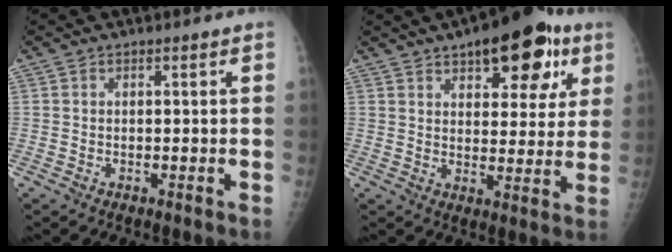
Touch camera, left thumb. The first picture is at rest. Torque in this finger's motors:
{"motor_torque": [-0.03, 0.36, -0.08, -0.25, 0.11]}